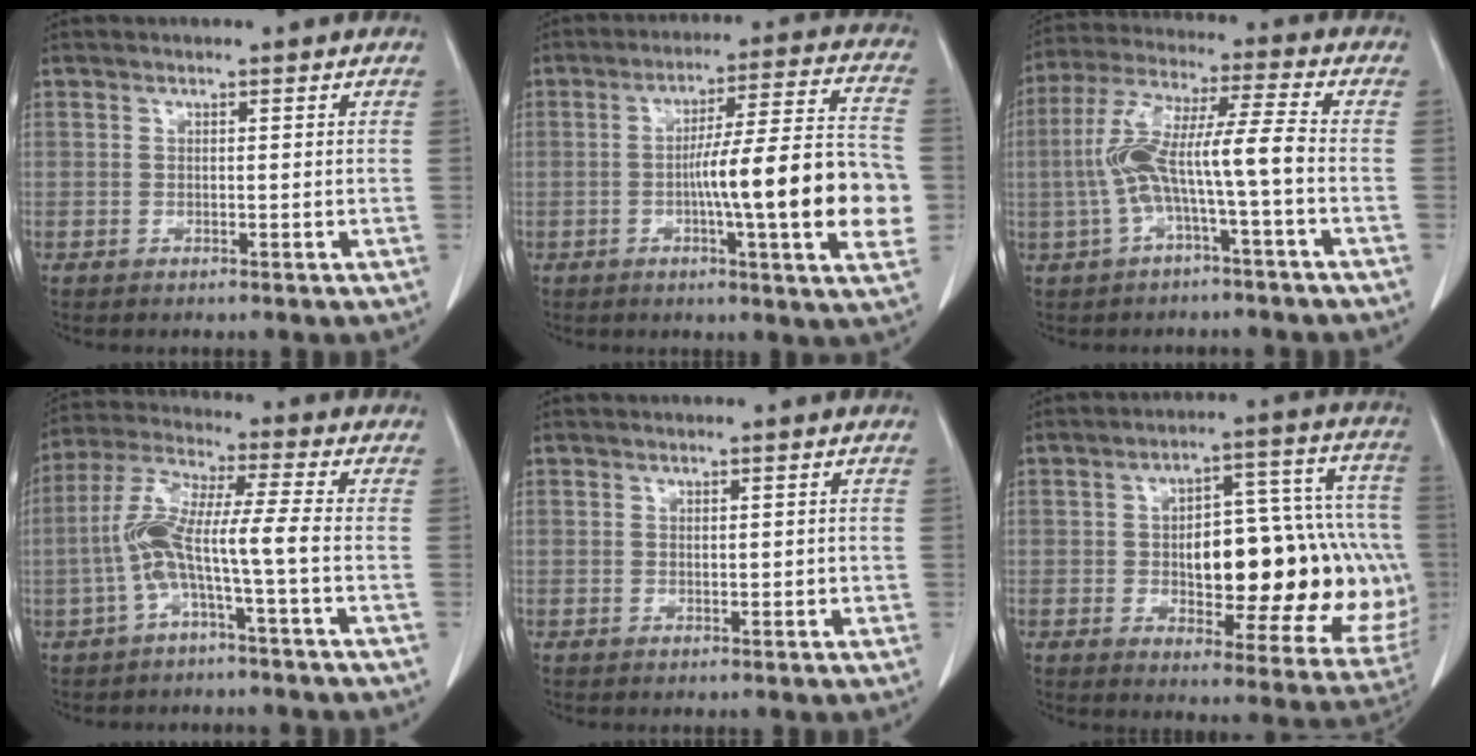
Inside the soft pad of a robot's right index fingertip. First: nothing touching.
{"total": 17.7, "force": [-3.0, 0.8, 17.5], "torque": [-0.233, 0.012, -0.044]}
{"total": 10.0, "force": [-2.1, 0.2, 9.8], "torque": [-0.199, 0.031, -0.040]}
{"total": 8.7, "force": [-2.3, -0.1, 8.4], "torque": [-0.178, 0.025, -0.046]}
{"total": 0.9, "force": [0.0, 0.5, 0.8], "torque": [-0.012, -0.001, 0.002]}
{"total": 25.3, "force": [-2.0, 9.7, 23.3], "torque": [-0.234, 0.045, 0.004]}